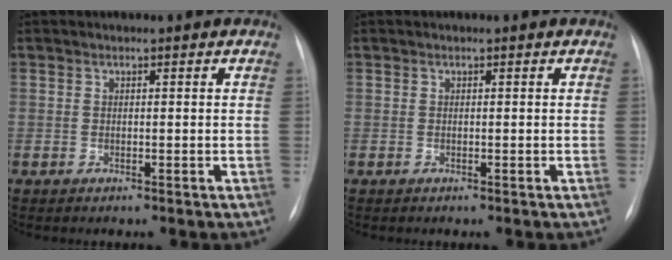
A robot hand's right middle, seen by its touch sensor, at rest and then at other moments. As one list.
[{"total": 0.0}]